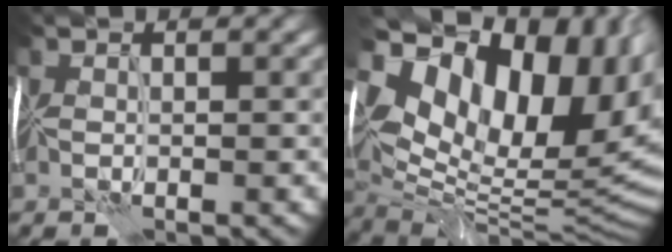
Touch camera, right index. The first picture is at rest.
{"total": 16.0, "force": [6.4, 8.8, 11.7], "torque": [-0.169, 0.027, 0.110]}